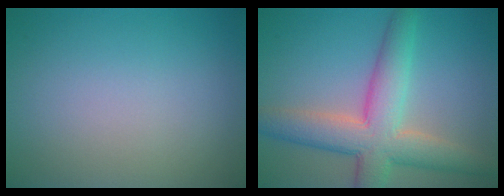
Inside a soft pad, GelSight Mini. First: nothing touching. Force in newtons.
{"total": 7.5, "press": 7.5, "slide": 0.4}